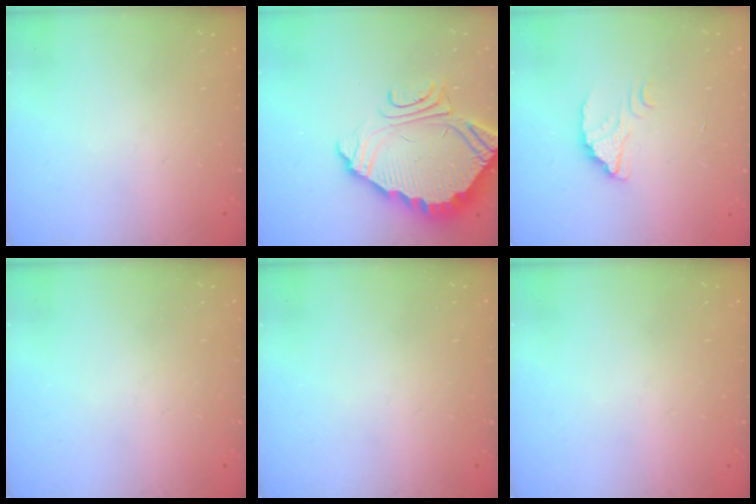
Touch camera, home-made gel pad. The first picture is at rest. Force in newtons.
{"total": 9.7, "press": 9.7, "slide": 0.7}
{"total": 2.4, "press": 2.4, "slide": 0.0}
{"total": 0.0}
{"total": 0.0}
{"total": 0.0}